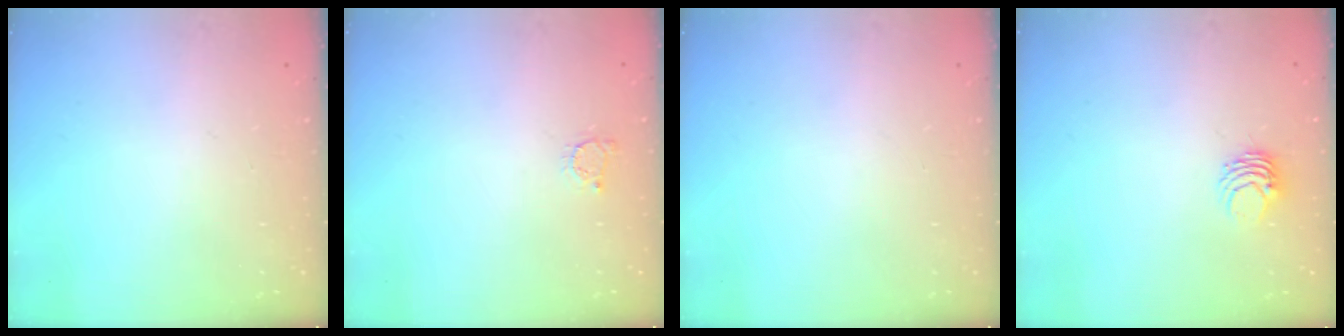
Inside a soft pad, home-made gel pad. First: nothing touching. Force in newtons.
{"total": 2.2, "press": 2.2, "slide": 0.3}
{"total": 0.0}
{"total": 4.0, "press": 3.9, "slide": 0.4}